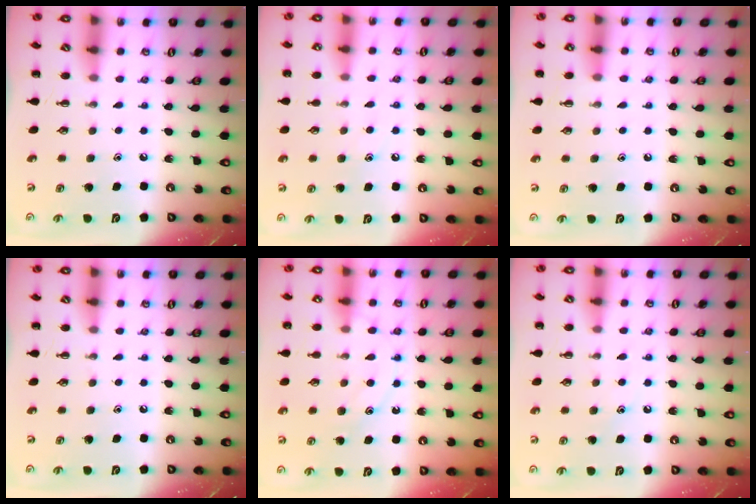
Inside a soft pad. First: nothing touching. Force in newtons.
{"total": 7.3, "press": 7.1, "slide": 1.6}
{"total": 3.9, "press": 3.6, "slide": 1.4}
{"total": 0.0}
{"total": 11.9, "press": 11.9, "slide": 0.4}
{"total": 6.7, "press": 6.5, "slide": 1.3}